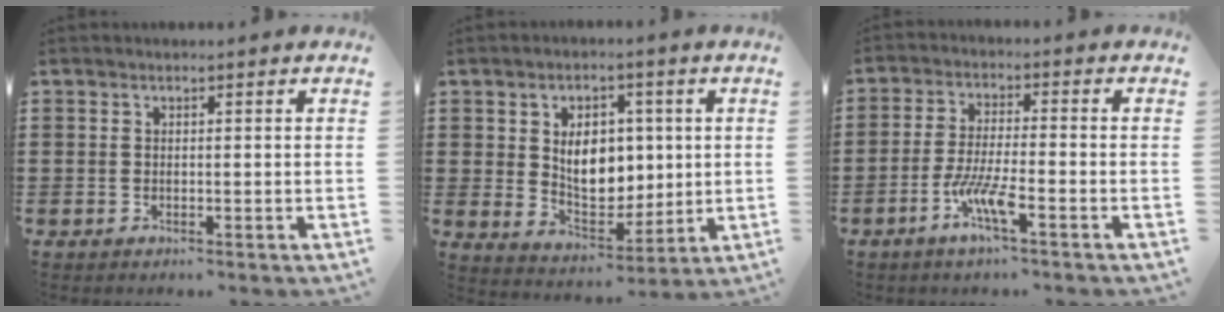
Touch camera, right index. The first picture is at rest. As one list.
[{"total": 8.2, "force": [1.4, 5.7, 5.8], "torque": [-0.096, 0.006, 0.022]}, {"total": 6.4, "force": [-3.4, 0.6, 5.4], "torque": [-0.122, -0.012, -0.069]}]